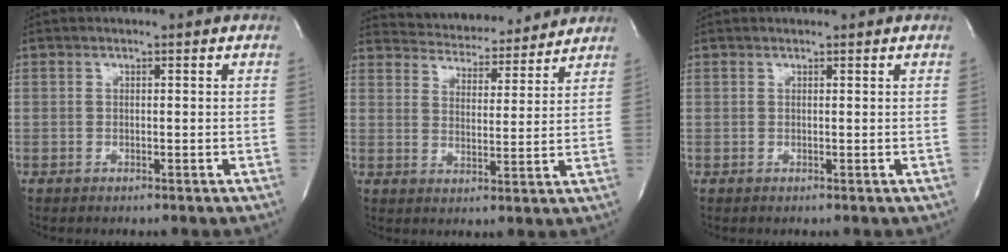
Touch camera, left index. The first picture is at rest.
{"total": 13.2, "force": [12.7, 2.9, 2.5], "torque": [-0.034, 0.009, 0.178]}
{"total": 1.1, "force": [1.0, 0.0, 0.1], "torque": [-0.006, 0.012, 0.018]}